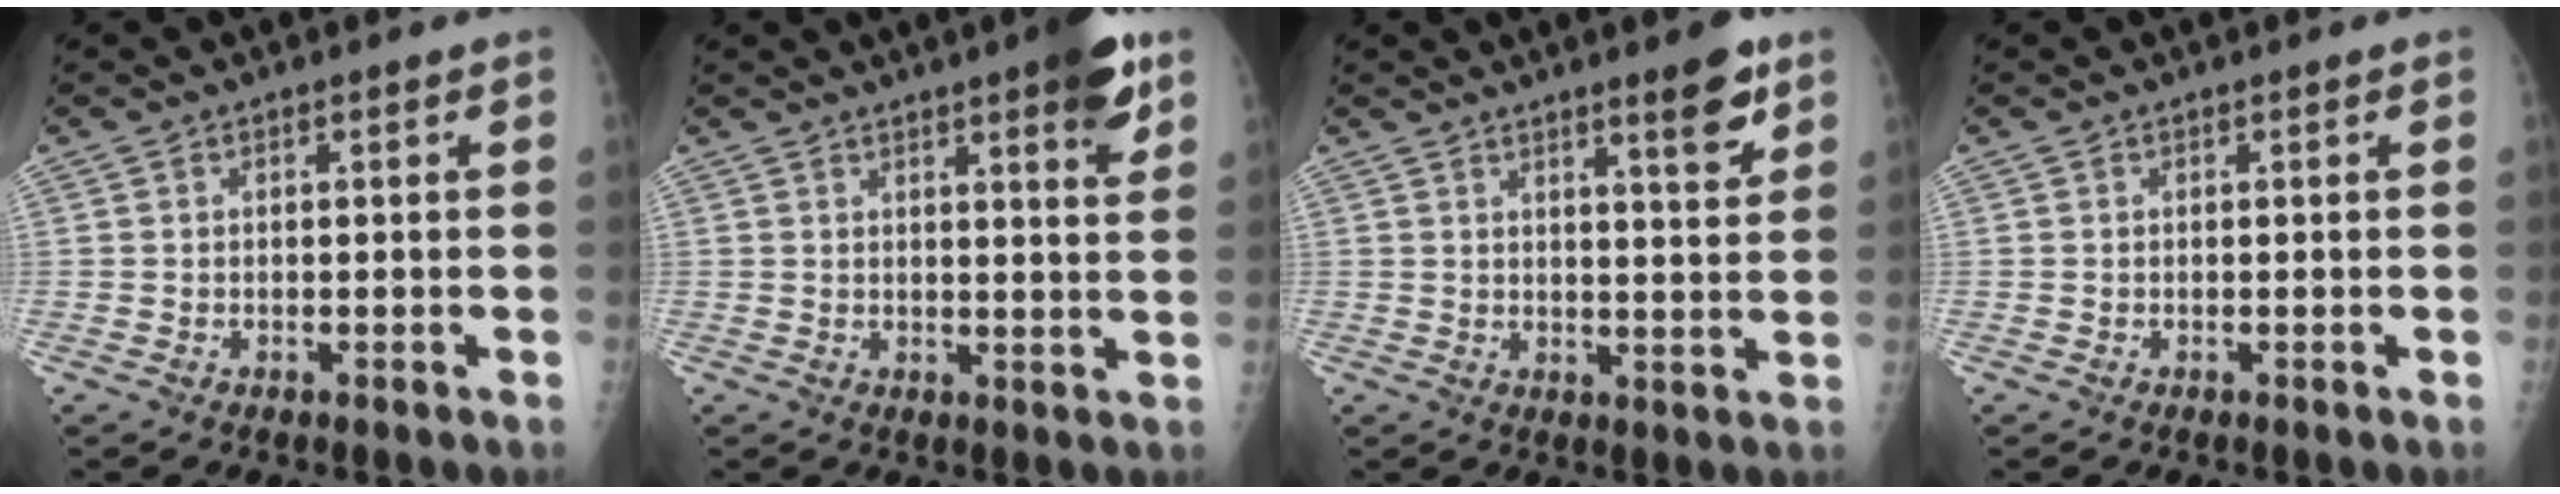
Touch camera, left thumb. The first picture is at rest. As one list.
[{"total": 8.3, "force": [4.8, 1.6, 6.6], "torque": [-0.075, -0.020, 0.058]}, {"total": 7.1, "force": [4.5, 1.2, 5.3], "torque": [-0.068, -0.029, 0.063]}, {"total": 0.0}]